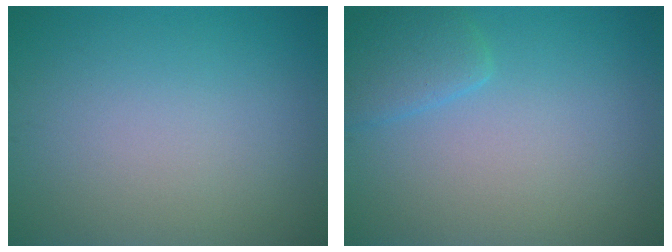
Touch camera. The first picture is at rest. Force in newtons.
{"total": 2.3, "press": 2.3, "slide": 0.1}